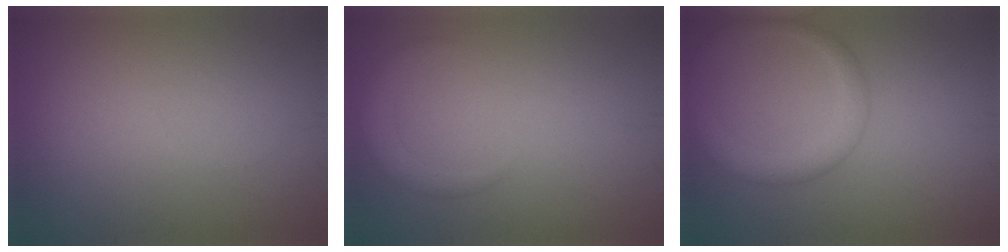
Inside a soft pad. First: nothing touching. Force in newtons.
{"total": 1.9, "press": 1.9, "slide": 0.1}
{"total": 3.8, "press": 3.8, "slide": 0.2}